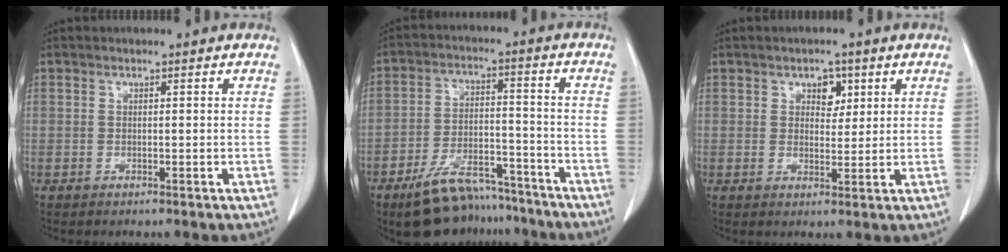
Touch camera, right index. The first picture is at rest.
{"total": 11.9, "force": [-9.6, 4.7, 5.4], "torque": [-0.094, 0.013, -0.158]}
{"total": 3.2, "force": [1.5, 2.0, 1.9], "torque": [-0.023, 0.003, 0.024]}